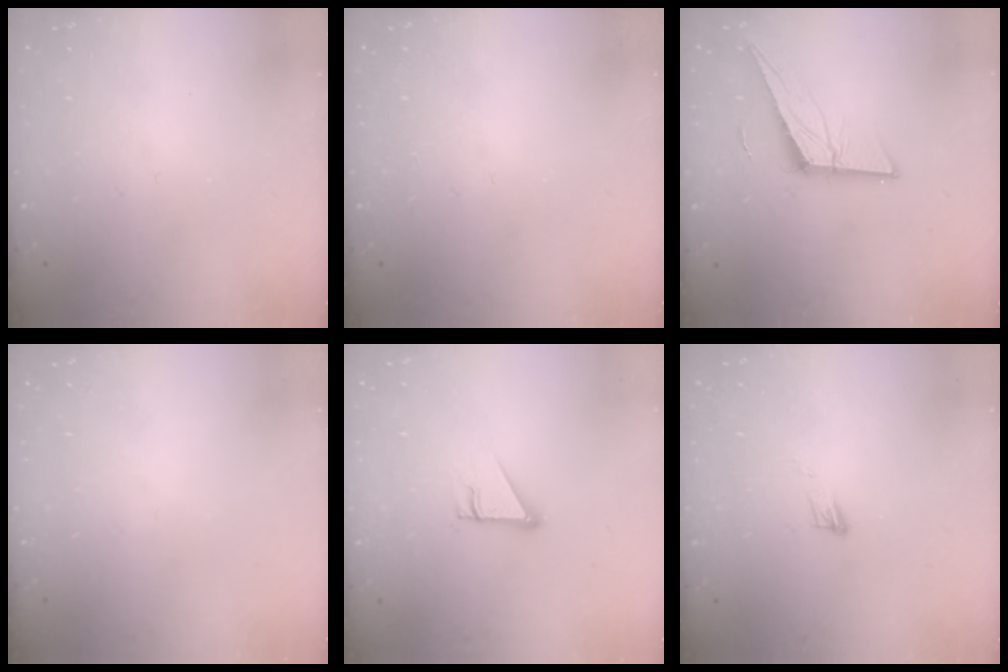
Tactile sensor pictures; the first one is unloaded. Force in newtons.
{"total": 0.0}
{"total": 12.7, "press": 12.6, "slide": 1.2}
{"total": 0.0}
{"total": 2.7, "press": 2.7, "slide": 0.1}
{"total": 3.8, "press": 3.8, "slide": 0.3}